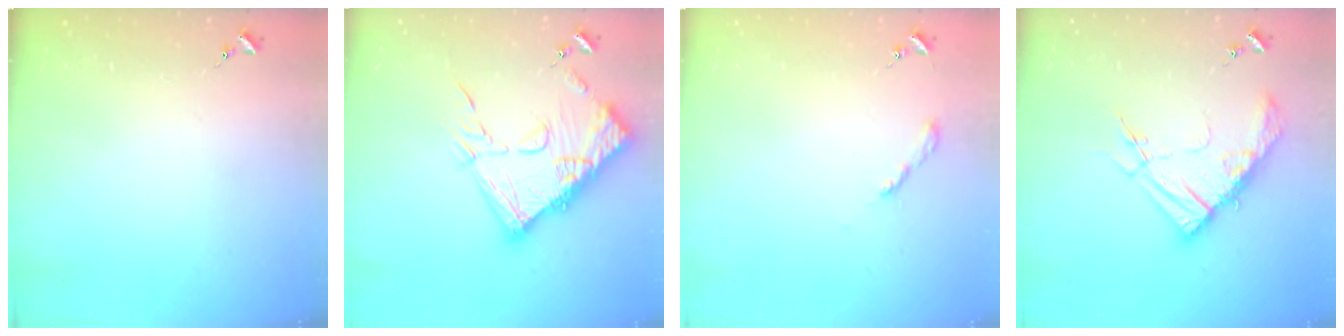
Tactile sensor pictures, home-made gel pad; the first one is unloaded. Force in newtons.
{"total": 18.9, "press": 18.8, "slide": 1.9}
{"total": 2.6, "press": 2.6, "slide": 0.3}
{"total": 15.4, "press": 15.3, "slide": 1.8}